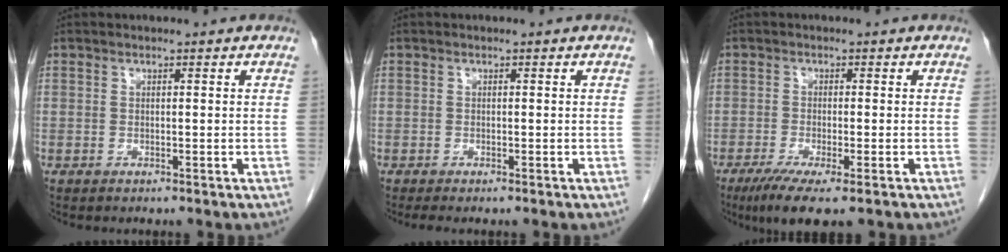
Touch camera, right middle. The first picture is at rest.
{"total": 1.4, "force": [-1.1, 0.1, 0.8], "torque": [-0.011, -0.005, -0.015]}
{"total": 6.6, "force": [-4.1, 0.7, 5.1], "torque": [-0.085, -0.019, -0.066]}